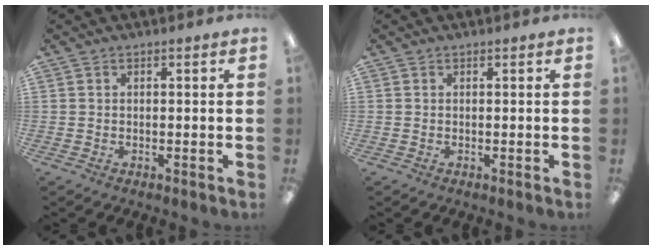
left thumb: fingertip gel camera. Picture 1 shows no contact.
{"total": 0.0}